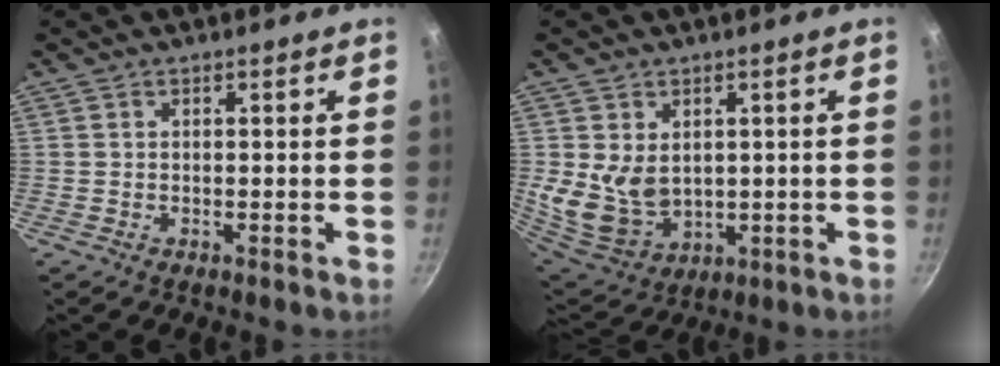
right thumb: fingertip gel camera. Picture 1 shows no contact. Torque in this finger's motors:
{"motor_torque": [1.11, 1.13, 0.58, -0.45, 0.12]}